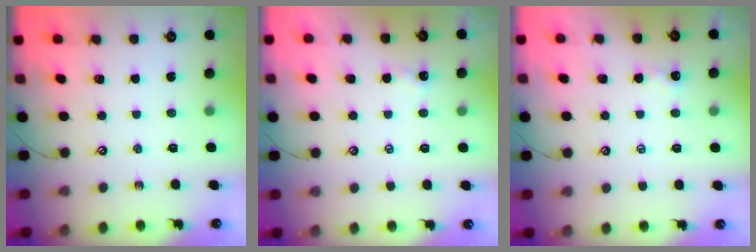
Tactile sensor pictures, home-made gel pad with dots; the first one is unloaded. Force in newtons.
{"total": 2.0, "press": 2.0, "slide": 0.2}
{"total": 2.0, "press": 2.0, "slide": 0.2}